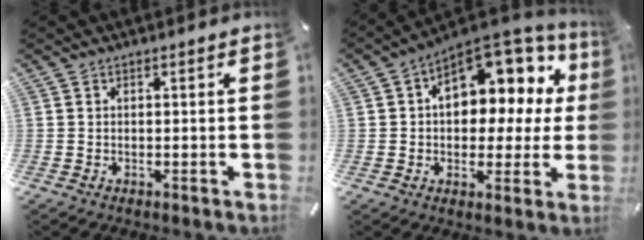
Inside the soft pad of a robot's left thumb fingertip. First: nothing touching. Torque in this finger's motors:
{"motor_torque": [2.50, 2.51, 1.14, -0.74, 0.24]}